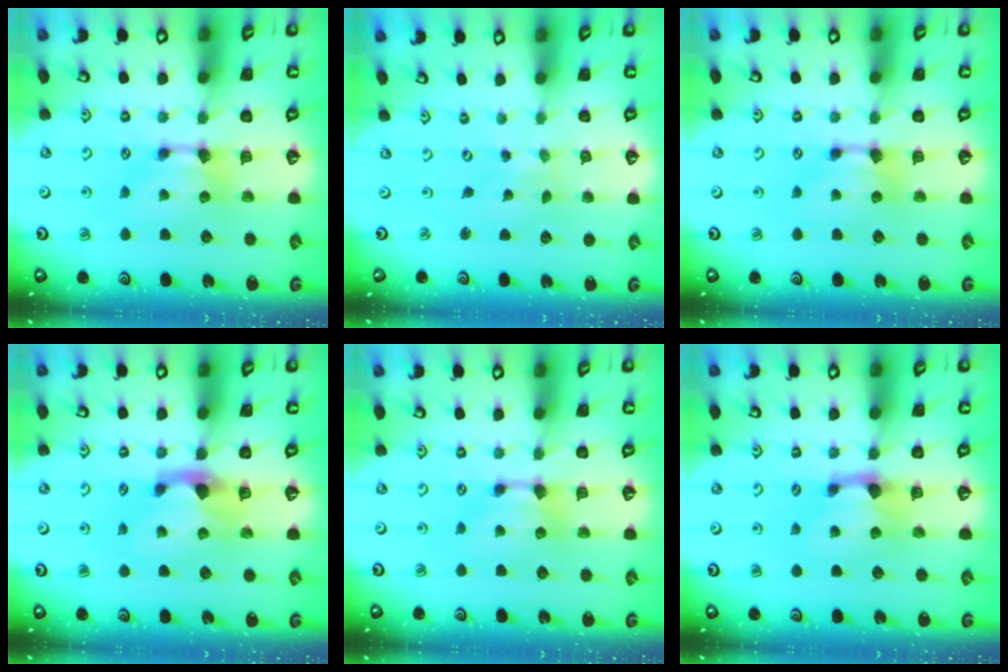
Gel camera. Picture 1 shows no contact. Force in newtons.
{"total": 6.0, "press": 6.0, "slide": 0.4}
{"total": 0.0}
{"total": 2.3, "press": 1.9, "slide": 1.2}
{"total": 0.0}
{"total": 1.2, "press": 0.3, "slide": 1.2}